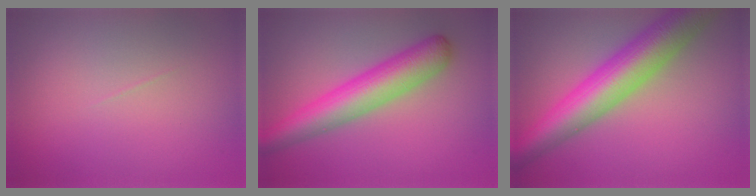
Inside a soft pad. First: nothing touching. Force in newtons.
{"total": 6.4, "press": 6.4, "slide": 0.2}
{"total": 9.5, "press": 9.5, "slide": 0.3}